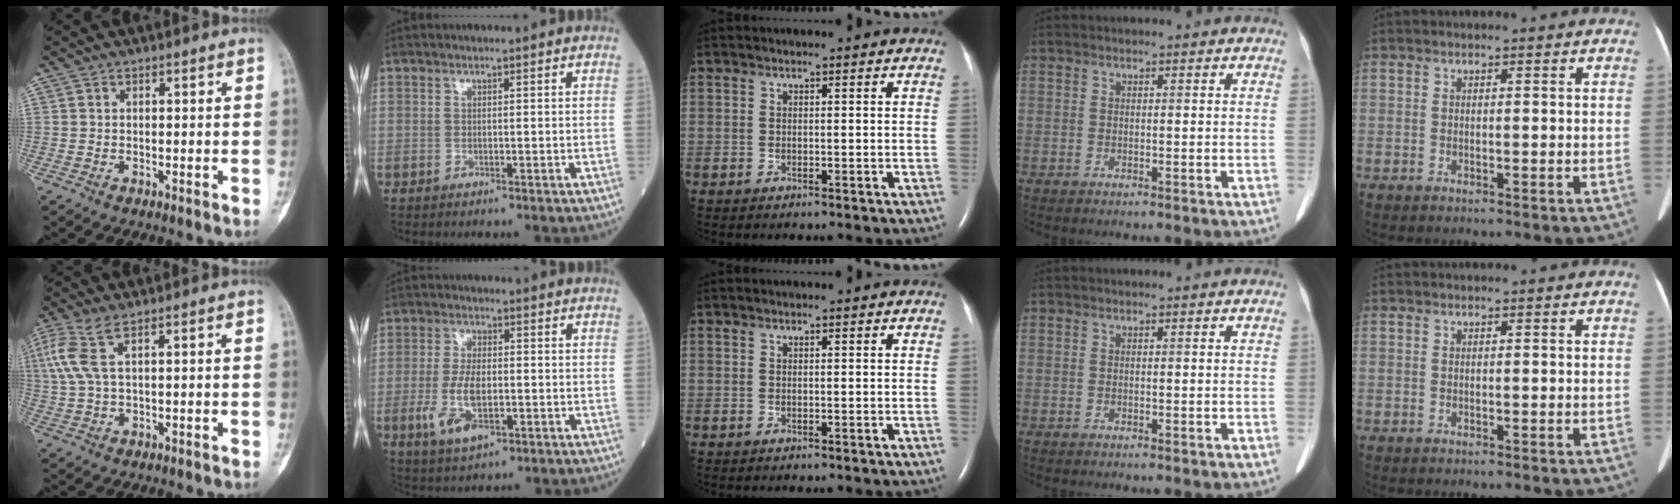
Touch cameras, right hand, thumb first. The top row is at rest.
{"thumb": {"total": 6.8, "force": [2.6, 2.1, 5.9], "torque": [-0.180, 0.012, 0.061]}, "index": {"total": 7.8, "force": [-2.2, 3.0, 6.9], "torque": [-0.146, -0.006, -0.035]}}